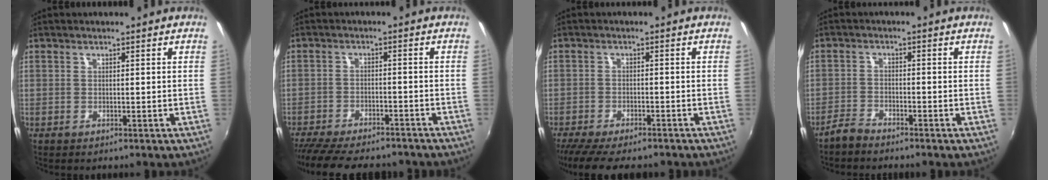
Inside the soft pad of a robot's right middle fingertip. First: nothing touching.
{"total": 15.0, "force": [-12.8, 4.6, 6.5], "torque": [-0.145, -0.024, -0.191]}
{"total": 9.9, "force": [-8.3, 2.6, 4.7], "torque": [-0.113, -0.031, -0.141]}
{"total": 2.9, "force": [-2.8, 0.6, 0.7], "torque": [-0.025, -0.002, -0.056]}